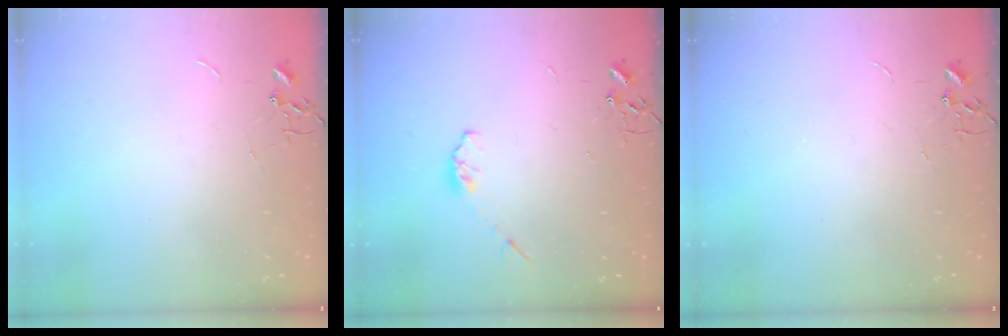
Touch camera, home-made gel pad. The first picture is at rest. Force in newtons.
{"total": 4.3, "press": 4.1, "slide": 1.1}
{"total": 0.0}